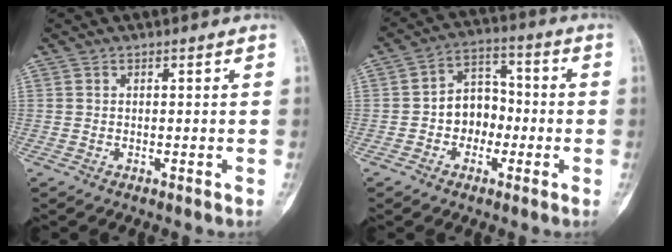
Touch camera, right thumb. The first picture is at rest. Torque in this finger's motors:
{"motor_torque": [-0.52, 0.32, 0.15, -0.01, -0.07]}